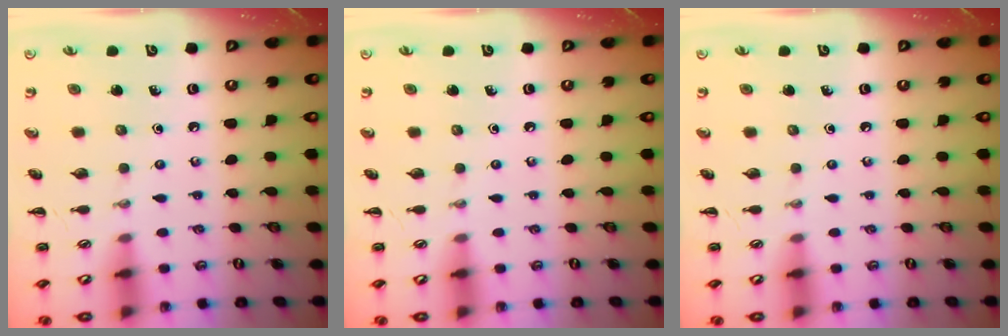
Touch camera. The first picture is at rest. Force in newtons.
{"total": 0.0}
{"total": 0.0}